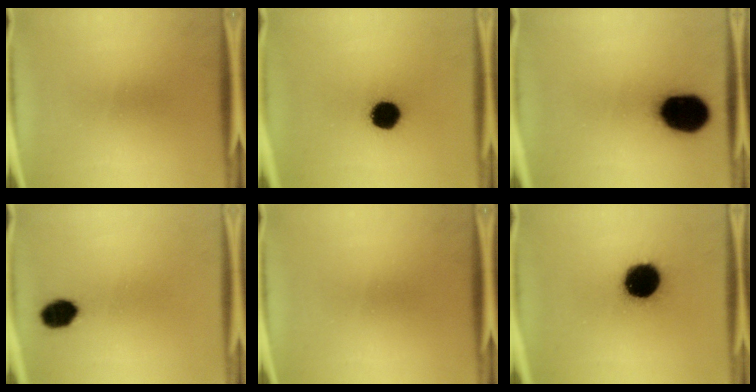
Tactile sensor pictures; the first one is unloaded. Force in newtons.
{"total": 9.5}
{"total": 18.7}
{"total": 6.4}
{"total": 0.0}
{"total": 16.2}